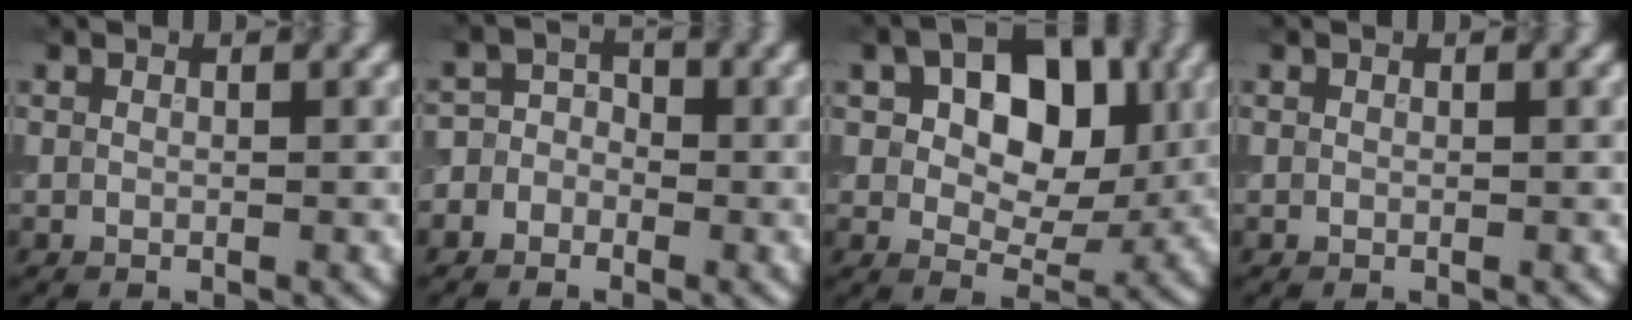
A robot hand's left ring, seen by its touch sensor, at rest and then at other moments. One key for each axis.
{"total": 3.7, "fx": -1.8, "fy": 3.2, "fz": 0.7, "tx": 0.020, "ty": 0.014, "tz": -0.054}
{"total": 9.3, "fx": 2.3, "fy": 5.9, "fz": 6.9, "tx": -0.088, "ty": 0.008, "tz": 0.022}
{"total": 0.0}